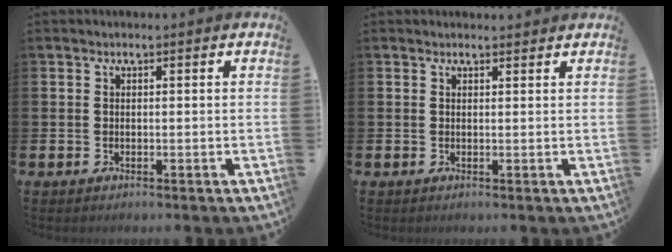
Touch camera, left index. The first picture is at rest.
{"total": 0.9, "force": [0.9, 0.2, 0.1], "torque": [0.008, -0.002, 0.014]}